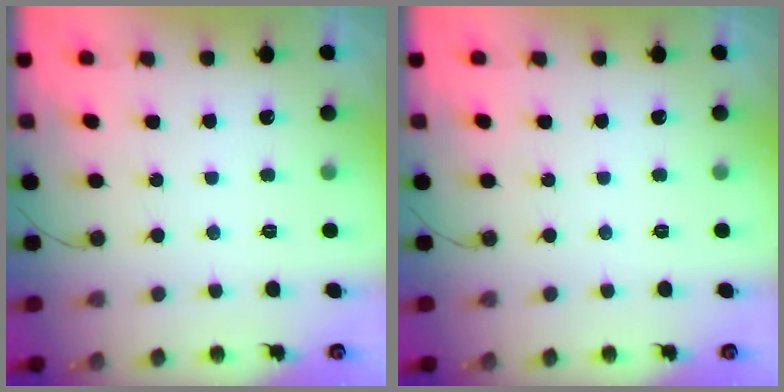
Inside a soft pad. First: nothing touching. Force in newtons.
{"total": 0.0}